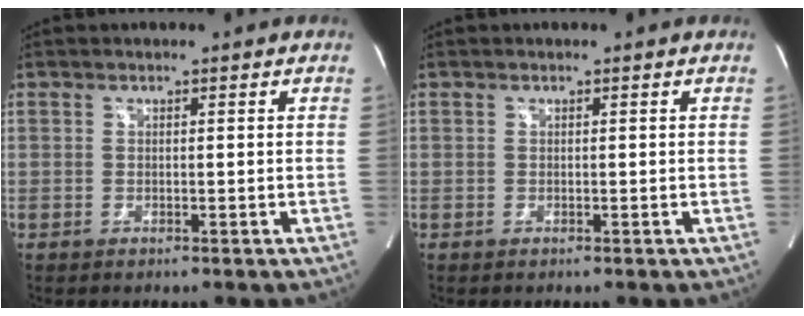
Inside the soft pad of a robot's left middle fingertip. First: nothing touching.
{"total": 0.0}